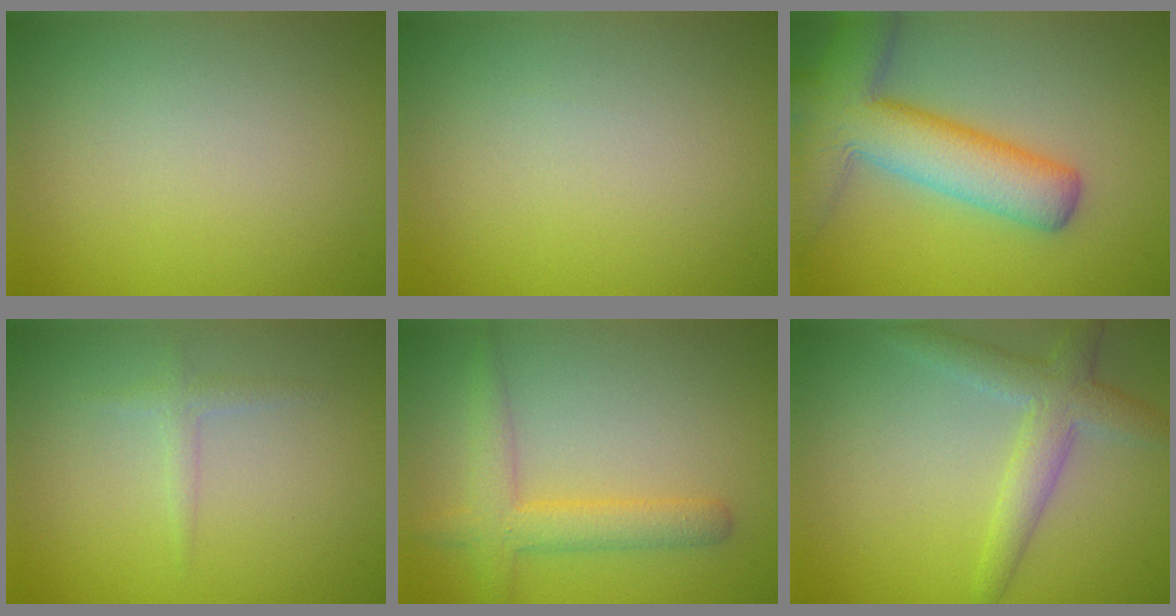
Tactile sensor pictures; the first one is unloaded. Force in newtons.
{"total": 0.0}
{"total": 8.9, "press": 8.9, "slide": 0.7}
{"total": 1.1, "press": 1.1, "slide": 0.0}
{"total": 3.5, "press": 3.5, "slide": 0.2}
{"total": 3.8, "press": 3.8, "slide": 0.2}